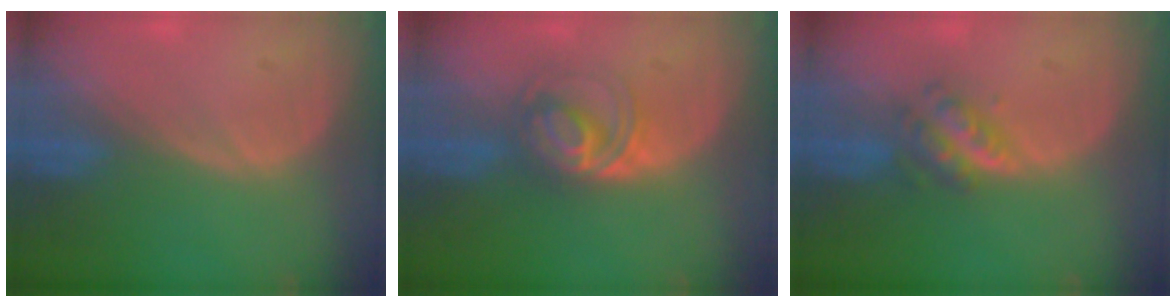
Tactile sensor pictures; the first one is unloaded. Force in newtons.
{"total": 5.9, "press": 5.5, "slide": 2.1}
{"total": 4.8, "press": 4.4, "slide": 1.9}